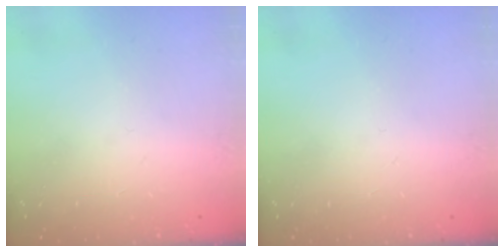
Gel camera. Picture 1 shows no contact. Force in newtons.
{"total": 0.0}